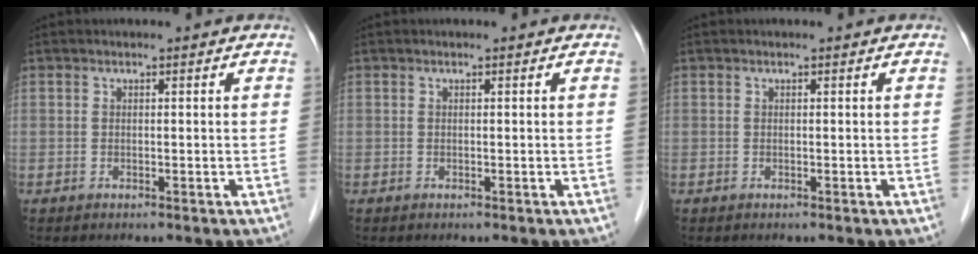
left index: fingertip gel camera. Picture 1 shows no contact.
{"total": 0.0}
{"total": 0.0}